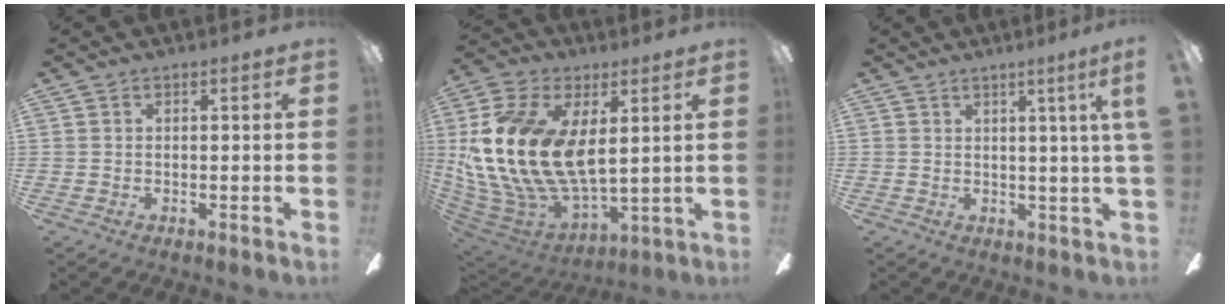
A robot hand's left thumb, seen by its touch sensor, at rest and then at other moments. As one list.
[{"total": 22.7, "force": [4.8, 12.8, 18.1], "torque": [-0.415, -0.027, 0.091]}, {"total": 4.2, "force": [1.7, -0.5, 3.8], "torque": [-0.057, -0.012, 0.023]}]